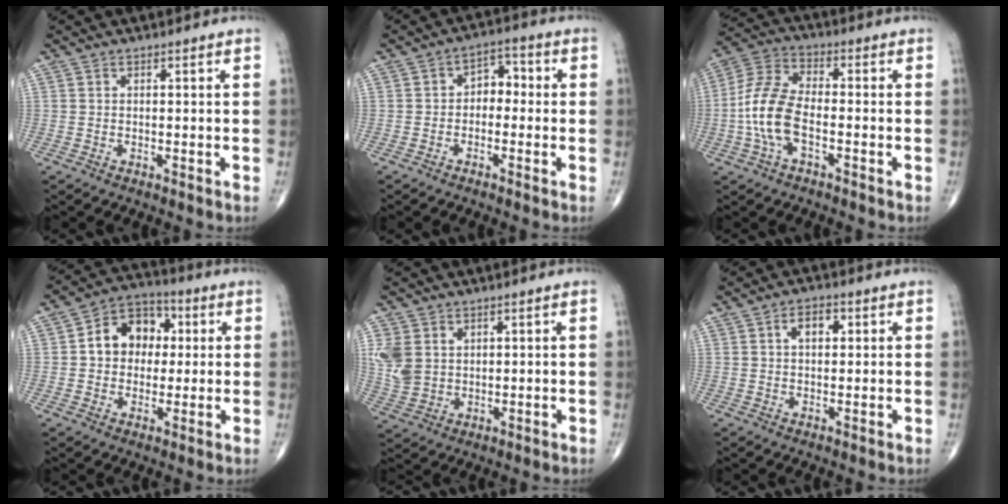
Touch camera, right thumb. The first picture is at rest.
{"total": 4.8, "force": [-0.7, 3.5, 3.2], "torque": [-0.023, 0.024, -0.025]}
{"total": 11.1, "force": [-2.6, 5.4, 9.3], "torque": [-0.201, 0.032, -0.058]}
{"total": 11.1, "force": [1.7, 8.7, 6.7], "torque": [-0.067, 0.020, 0.017]}
{"total": 7.4, "force": [2.1, 5.8, 4.0], "torque": [-0.074, -0.007, 0.053]}
{"total": 4.2, "force": [1.3, 2.4, 3.2], "torque": [-0.044, 0.004, 0.017]}